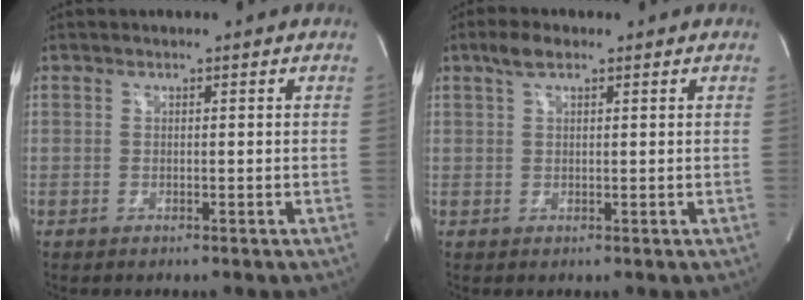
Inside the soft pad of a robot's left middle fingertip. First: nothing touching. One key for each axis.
{"total": 2.8, "fx": 1.8, "fy": 1.0, "fz": 2.0, "tx": -0.046, "ty": 0.014, "tz": 0.036}